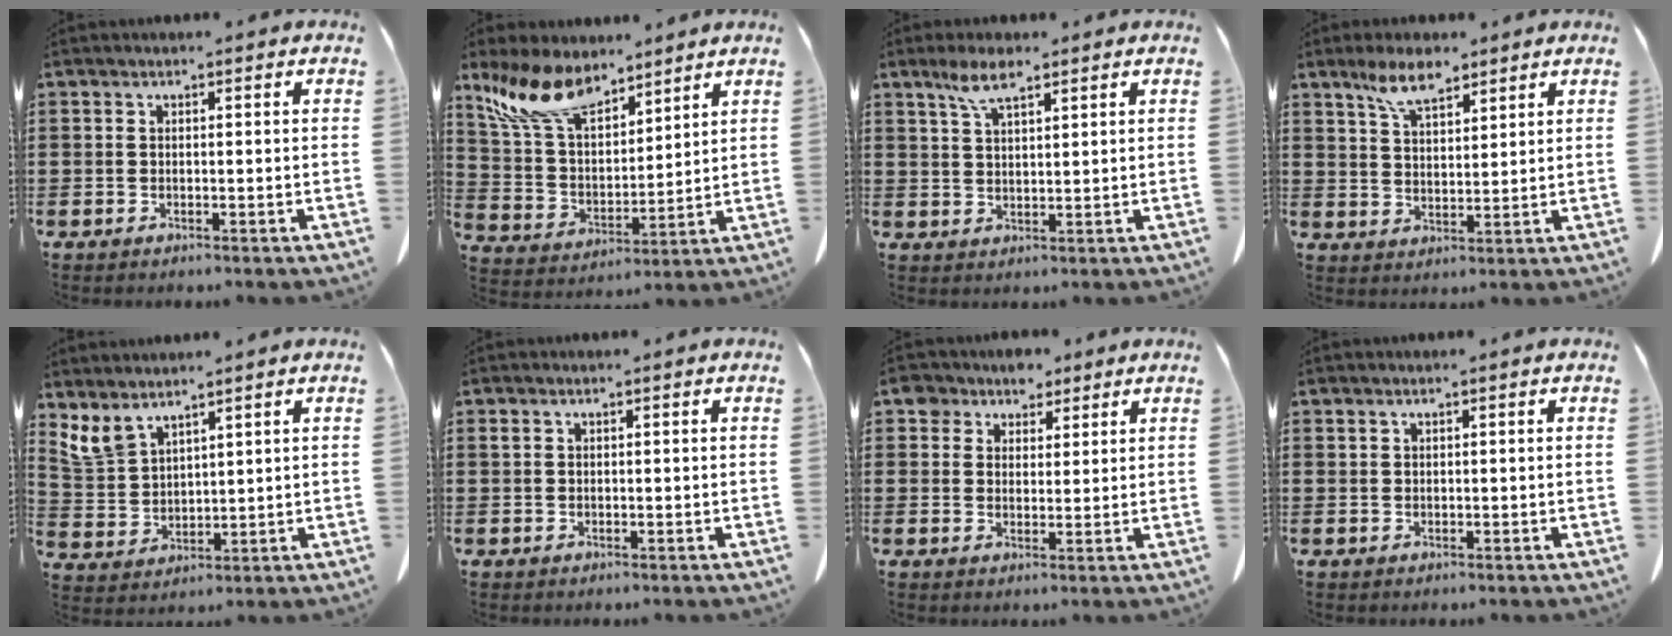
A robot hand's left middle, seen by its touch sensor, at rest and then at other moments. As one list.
[{"total": 11.7, "force": [8.6, 5.0, 6.2], "torque": [-0.156, -0.020, 0.164]}, {"total": 4.8, "force": [3.0, 1.6, 3.4], "torque": [-0.074, 0.003, 0.055]}, {"total": 6.3, "force": [4.5, 2.6, 3.6], "torque": [-0.084, 0.001, 0.084]}, {"total": 5.3, "force": [4.4, 2.1, 2.1], "torque": [-0.068, -0.015, 0.082]}, {"total": 0.7, "force": [0.2, 0.6, 0.2], "torque": [-0.007, 0.005, 0.003]}, {"total": 4.8, "force": [3.5, 3.1, 0.9], "torque": [-0.032, 0.002, 0.064]}, {"total": 0.6, "force": [0.4, 0.4, 0.0], "torque": [-0.003, 0.001, 0.009]}]